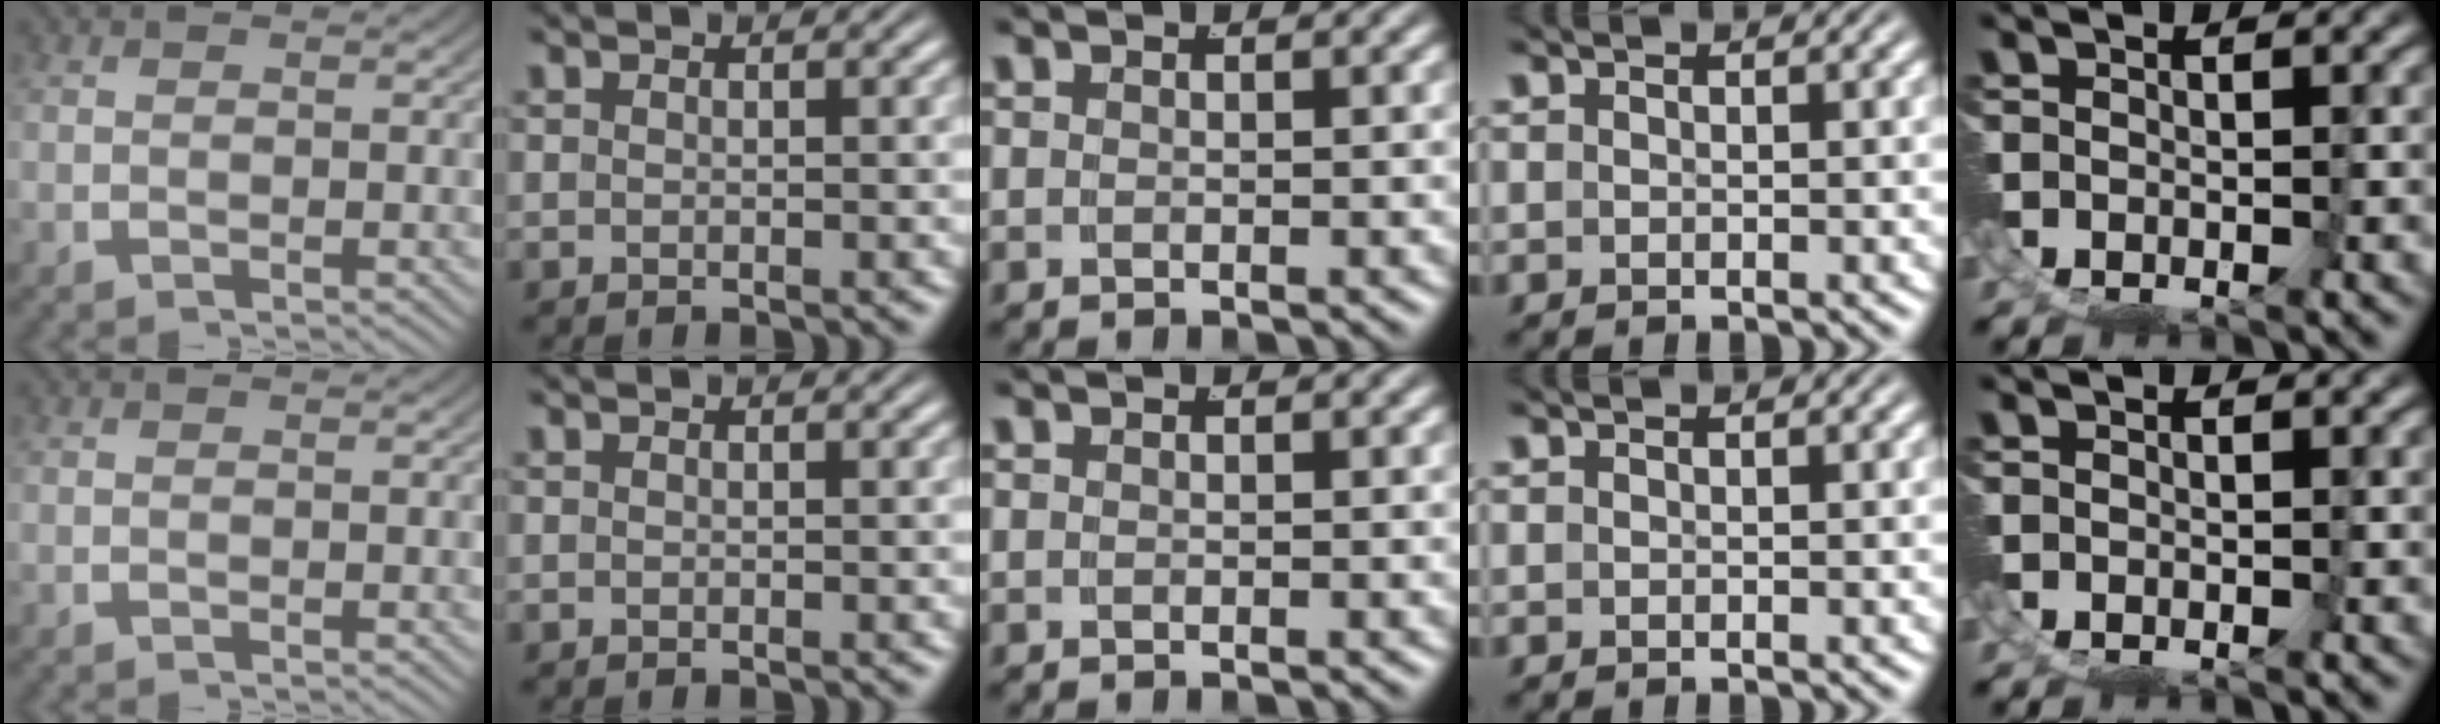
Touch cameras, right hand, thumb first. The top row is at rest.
{}